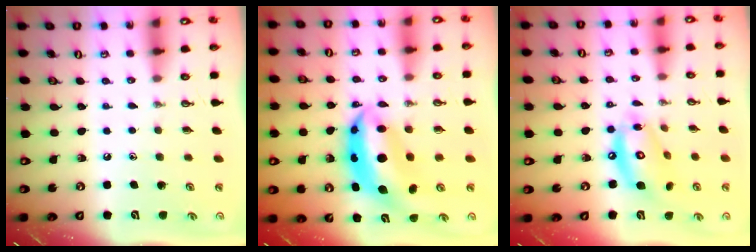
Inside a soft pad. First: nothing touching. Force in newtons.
{"total": 10.4, "press": 10.4, "slide": 1.0}
{"total": 14.2, "press": 14.2, "slide": 1.3}